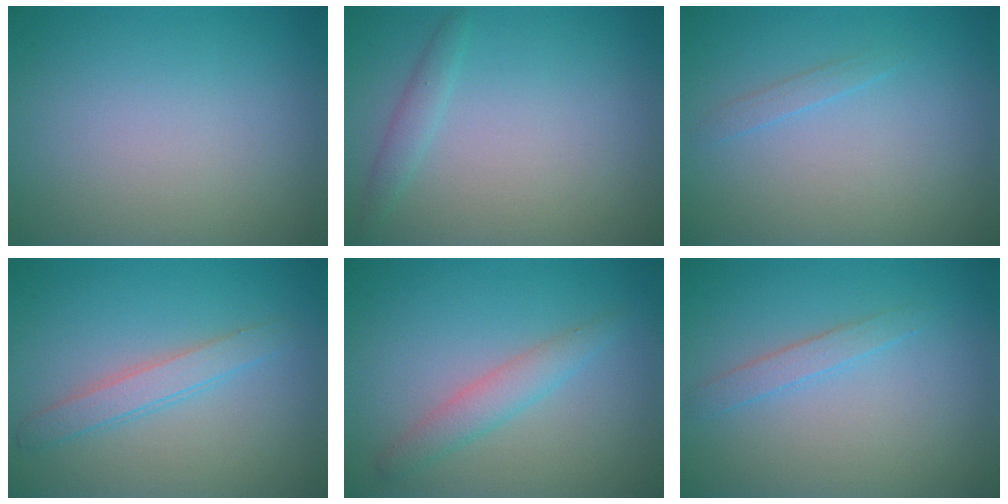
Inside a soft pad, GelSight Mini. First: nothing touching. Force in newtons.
{"total": 1.3, "press": 1.3, "slide": 0.1}
{"total": 0.8, "press": 0.8, "slide": 0.1}
{"total": 2.2, "press": 2.2, "slide": 0.1}
{"total": 2.3, "press": 2.3, "slide": 0.0}
{"total": 1.5, "press": 1.5, "slide": 0.1}